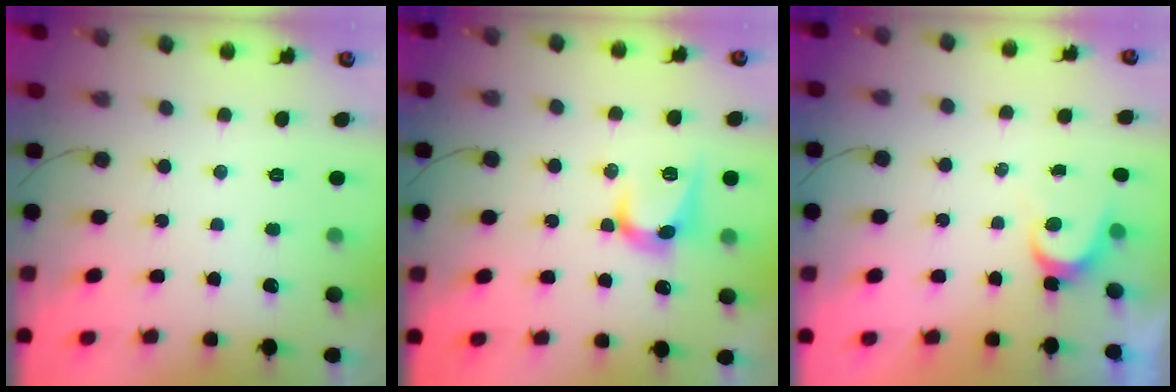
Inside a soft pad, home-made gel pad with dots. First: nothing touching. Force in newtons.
{"total": 9.8, "press": 9.8, "slide": 0.7}
{"total": 3.8, "press": 3.8, "slide": 0.3}